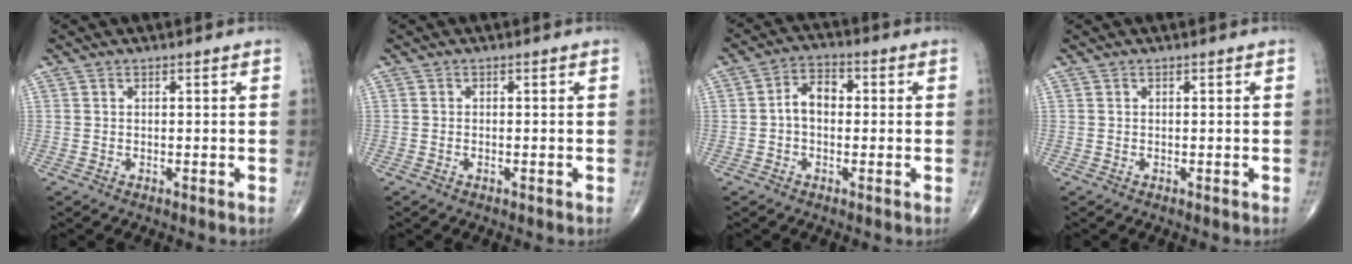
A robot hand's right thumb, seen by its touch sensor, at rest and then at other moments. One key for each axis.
{"total": 0.0}
{"total": 5.7, "fx": -0.1, "fy": 3.9, "fz": 4.1, "tx": -0.059, "ty": 0.023, "tz": -0.012}
{"total": 0.0}